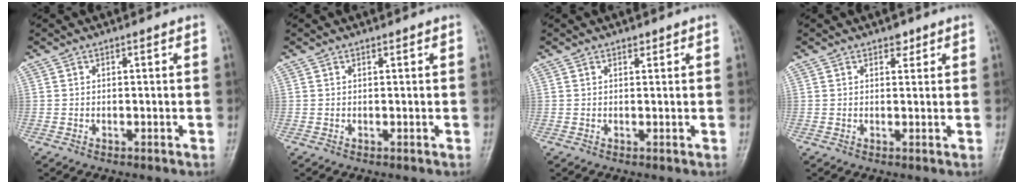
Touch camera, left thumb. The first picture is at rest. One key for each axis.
{"total": 0.0}
{"total": 0.7, "fx": 0.6, "fy": 0.4, "fz": 0.2, "tx": -0.001, "ty": -0.005, "tz": 0.007}
{"total": 1.7, "fx": 1.1, "fy": 1.0, "fz": 0.6, "tx": 0.004, "ty": -0.006, "tz": 0.013}